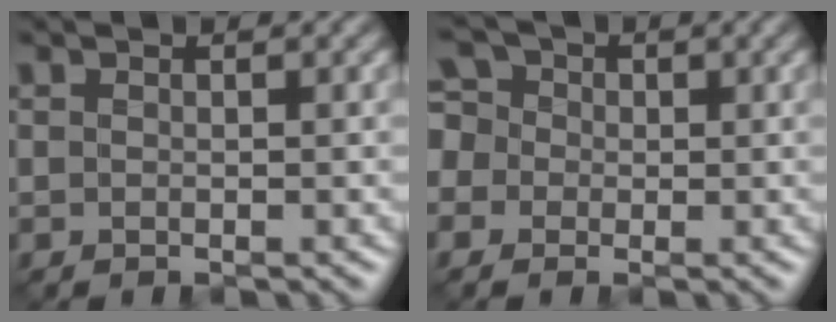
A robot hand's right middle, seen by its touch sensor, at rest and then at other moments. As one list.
[{"total": 5.3, "force": [0.2, 4.7, 2.3], "torque": [-0.052, 0.031, -0.032]}]